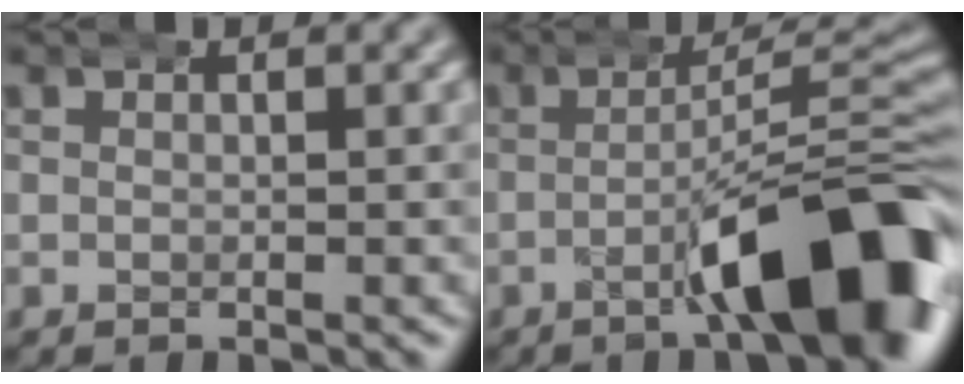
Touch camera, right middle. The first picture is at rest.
{"total": 10.2, "force": [-4.7, 2.4, 8.7], "torque": [-0.120, 0.008, -0.076]}